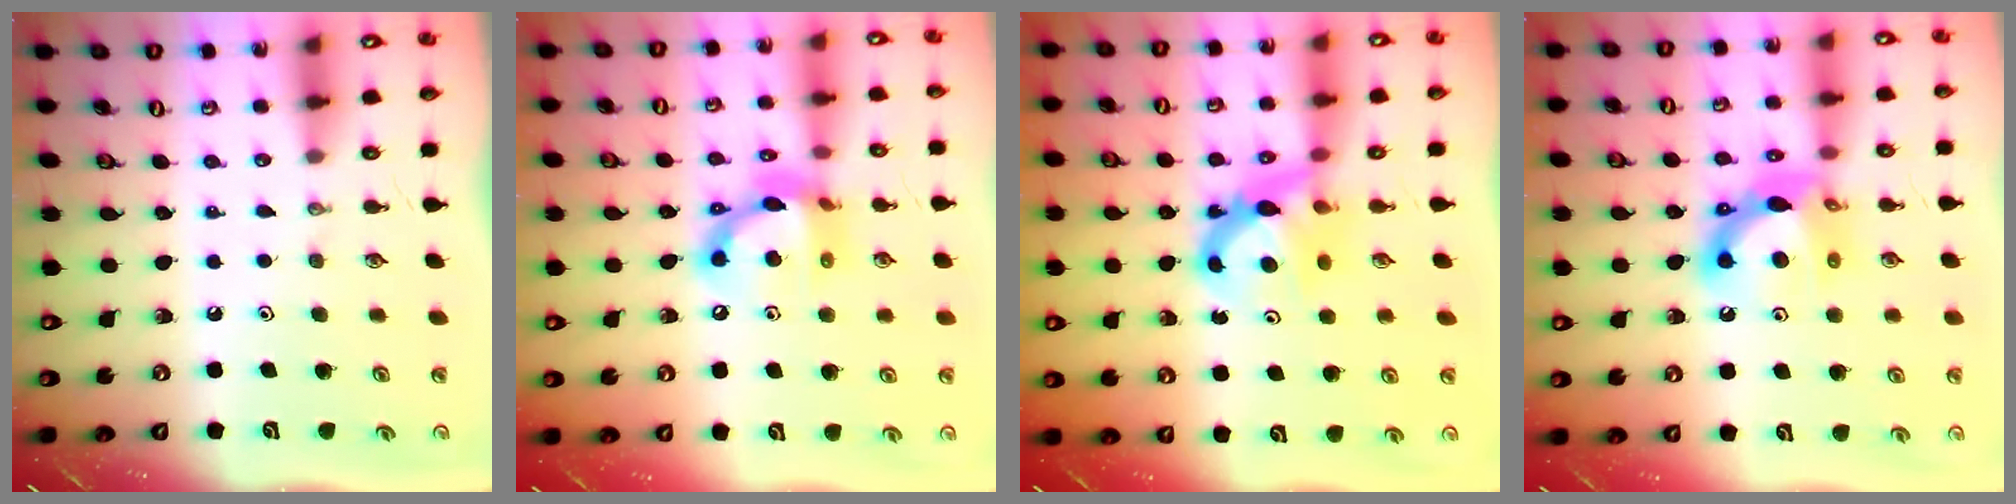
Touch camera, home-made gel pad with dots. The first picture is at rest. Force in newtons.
{"total": 13.7, "press": 13.7, "slide": 1.0}
{"total": 7.3, "press": 7.3, "slide": 0.5}
{"total": 12.9, "press": 12.9, "slide": 1.1}